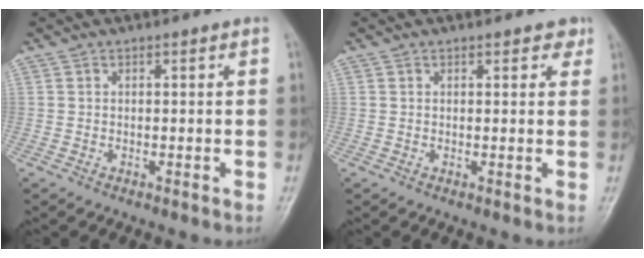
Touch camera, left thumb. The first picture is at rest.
{"total": 2.1, "force": [1.3, 1.1, 1.1], "torque": [0.004, -0.003, 0.011]}